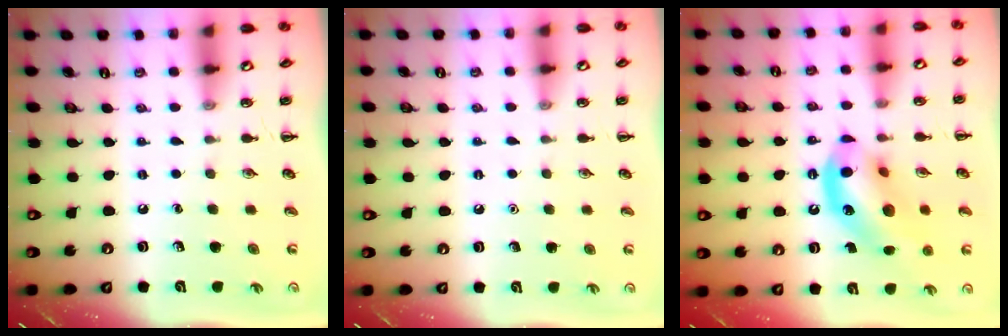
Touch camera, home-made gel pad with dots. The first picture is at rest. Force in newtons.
{"total": 1.6, "press": 1.6, "slide": 0.1}
{"total": 13.9, "press": 13.5, "slide": 3.5}